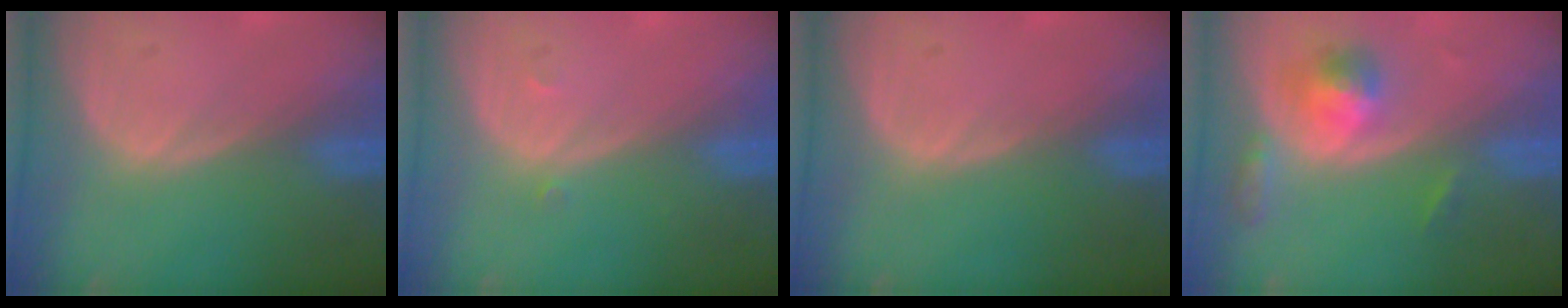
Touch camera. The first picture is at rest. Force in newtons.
{"total": 0.7, "press": 0.5, "slide": 0.5}
{"total": 0.0}
{"total": 5.3, "press": 4.9, "slide": 1.9}